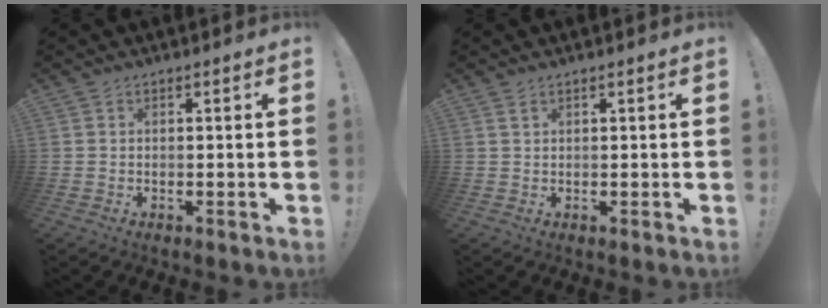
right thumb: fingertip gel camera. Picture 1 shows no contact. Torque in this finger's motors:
{"motor_torque": [-0.10, 0.20, 0.19, 0.00, 0.00]}